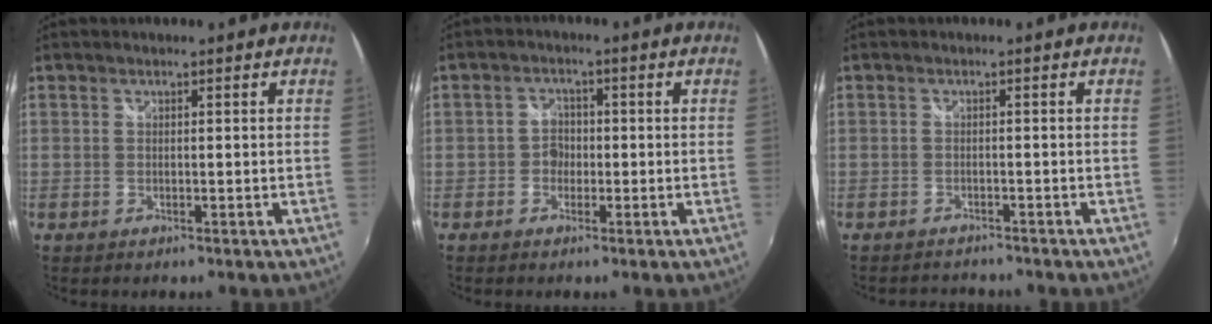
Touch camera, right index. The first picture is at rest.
{"total": 3.0, "force": [-0.9, 2.7, 1.0], "torque": [-0.015, 0.008, -0.019]}
{"total": 3.0, "force": [-2.9, 0.7, 0.4], "torque": [-0.017, -0.008, -0.049]}